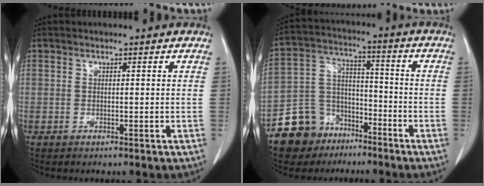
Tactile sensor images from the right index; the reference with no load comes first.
{"total": 10.9, "force": [-7.3, 7.9, 1.7], "torque": [-0.044, 0.050, -0.126]}